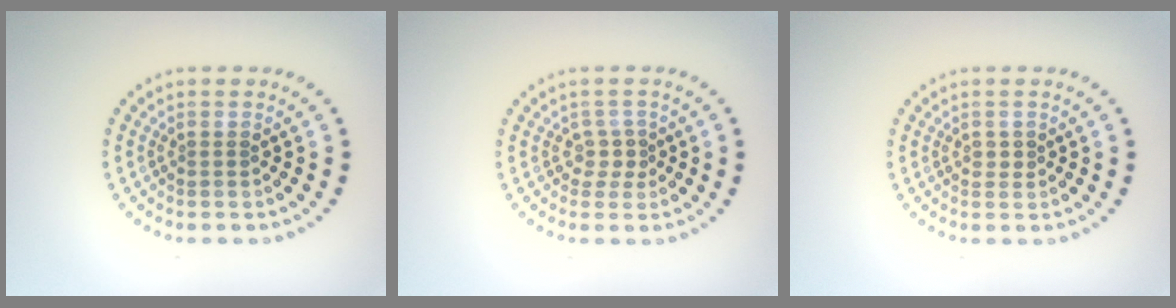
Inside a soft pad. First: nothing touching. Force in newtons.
{"total": 1.7, "press": 1.2, "slide": 1.2}
{"total": 0.9, "press": 0.9, "slide": 0.2}